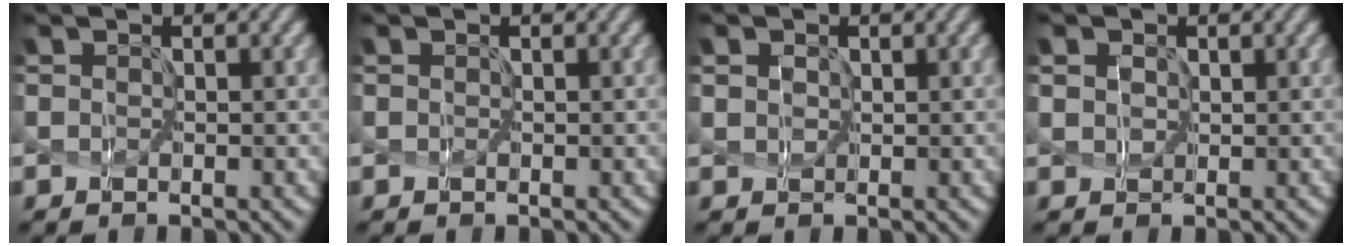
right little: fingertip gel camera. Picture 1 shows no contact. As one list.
[{"total": 0.0}, {"total": 2.2, "force": [1.1, 1.7, 1.0], "torque": [0.006, 0.022, -0.011]}, {"total": 3.0, "force": [1.4, 2.2, 1.3], "torque": [-0.002, 0.027, -0.007]}]